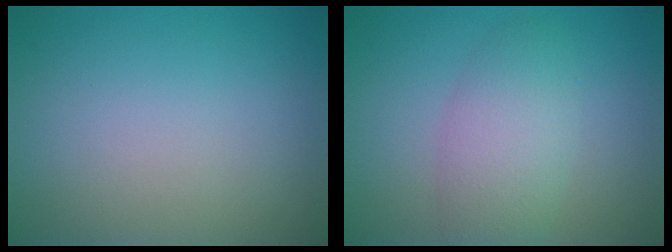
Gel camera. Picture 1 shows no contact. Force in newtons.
{"total": 4.0, "press": 4.0, "slide": 0.2}